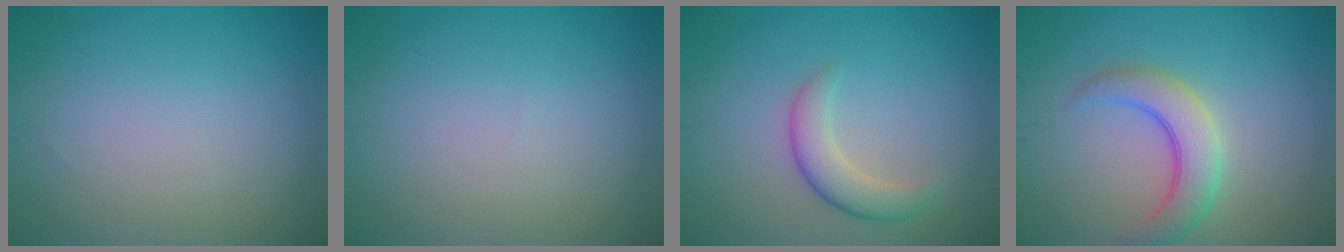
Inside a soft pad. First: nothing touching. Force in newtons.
{"total": 0.0}
{"total": 3.0, "press": 3.0, "slide": 0.2}
{"total": 4.3, "press": 4.3, "slide": 0.3}